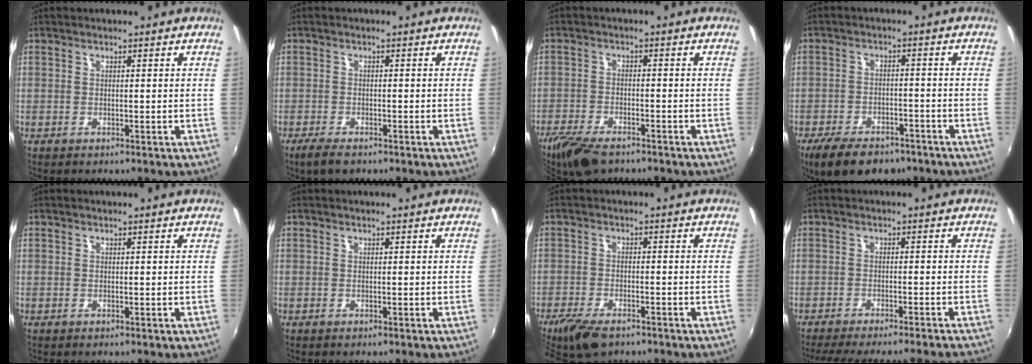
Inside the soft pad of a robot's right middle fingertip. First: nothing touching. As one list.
[{"total": 3.7, "force": [-2.7, 1.4, 2.1], "torque": [-0.054, -0.010, -0.050]}, {"total": 9.6, "force": [-7.5, 3.4, 4.9], "torque": [-0.125, -0.025, -0.138]}, {"total": 12.0, "force": [-8.7, 5.5, 6.1], "torque": [-0.140, -0.012, -0.136]}, {"total": 0.0}, {"total": 0.0}, {"total": 8.3, "force": [-6.1, 3.3, 4.5], "torque": [-0.116, -0.021, -0.112]}, {"total": 14.1, "force": [-12.7, -0.2, 6.2], "torque": [-0.120, -0.019, -0.182]}]